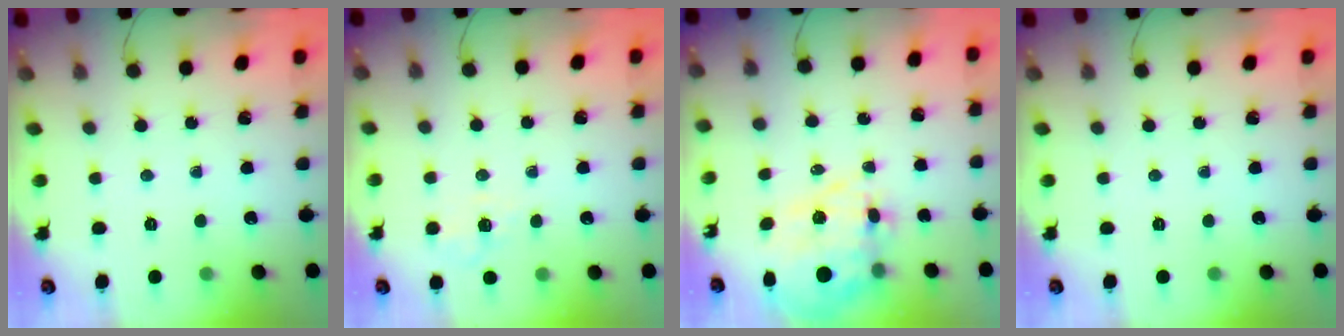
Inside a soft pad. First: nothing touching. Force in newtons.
{"total": 2.4, "press": 1.7, "slide": 1.7}
{"total": 14.9, "press": 14.6, "slide": 3.0}
{"total": 0.0}